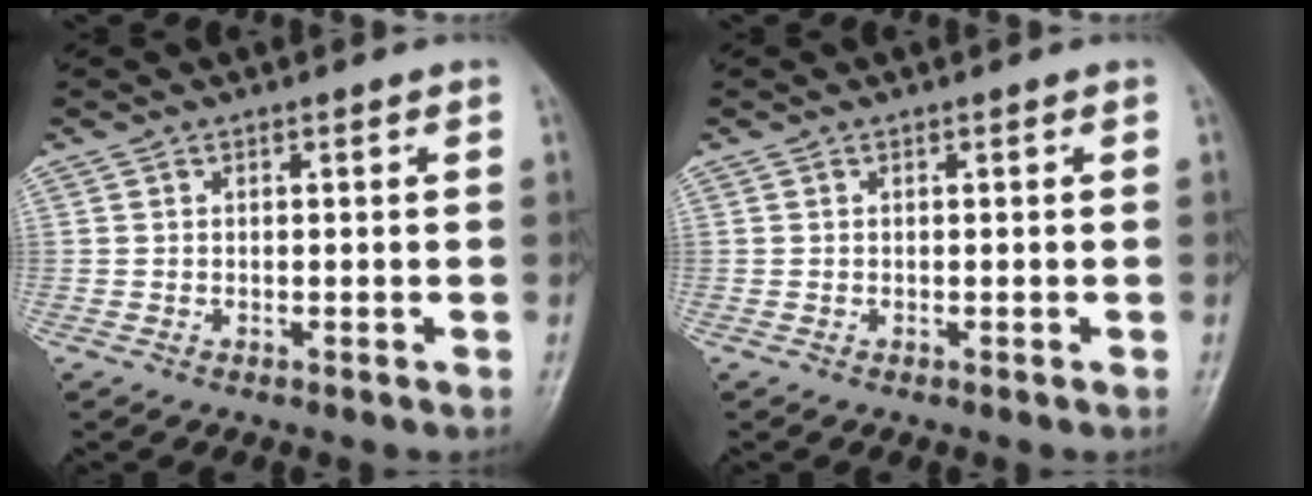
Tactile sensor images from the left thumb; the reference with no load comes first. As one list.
[{"total": 0.0}]